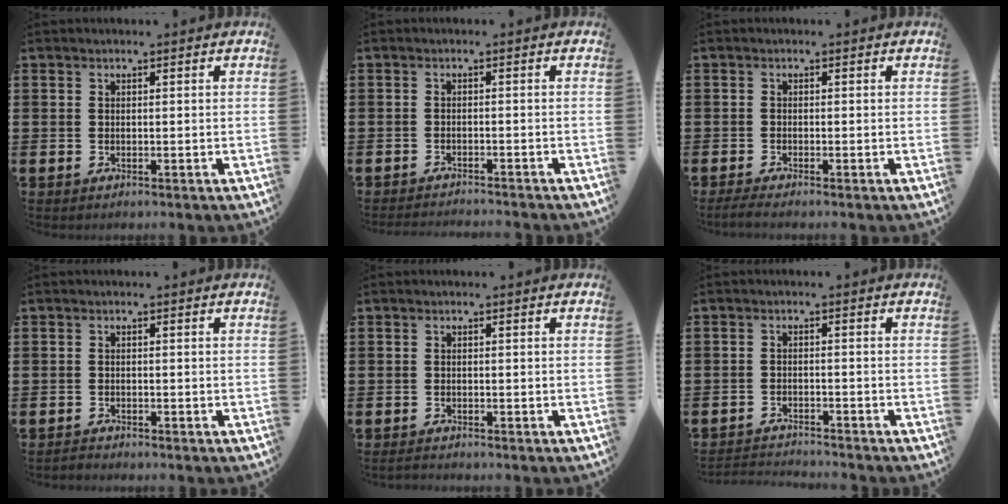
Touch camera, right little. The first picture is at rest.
{"total": 1.3, "force": [-1.3, -0.2, 0.0], "torque": [-0.001, 0.003, -0.026]}
{"total": 0.9, "force": [-0.2, 0.0, 0.9], "torque": [-0.012, 0.000, -0.002]}
{"total": 0.0}
{"total": 0.7, "force": [-0.6, 0.1, 0.2], "torque": [-0.006, -0.001, -0.012]}
{"total": 2.1, "force": [-2.0, -0.1, -0.1], "torque": [-0.002, 0.003, -0.045]}